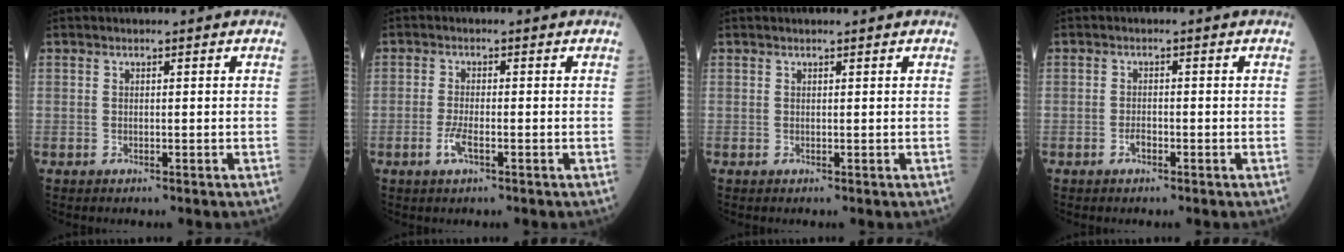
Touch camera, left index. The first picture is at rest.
{"total": 2.6, "force": [-1.2, 0.5, 2.3], "torque": [-0.055, -0.005, -0.025]}
{"total": 1.1, "force": [1.0, 0.2, 0.5], "torque": [-0.008, 0.010, 0.013]}
{"total": 1.2, "force": [-0.8, 0.5, 0.8], "torque": [-0.017, 0.001, -0.014]}